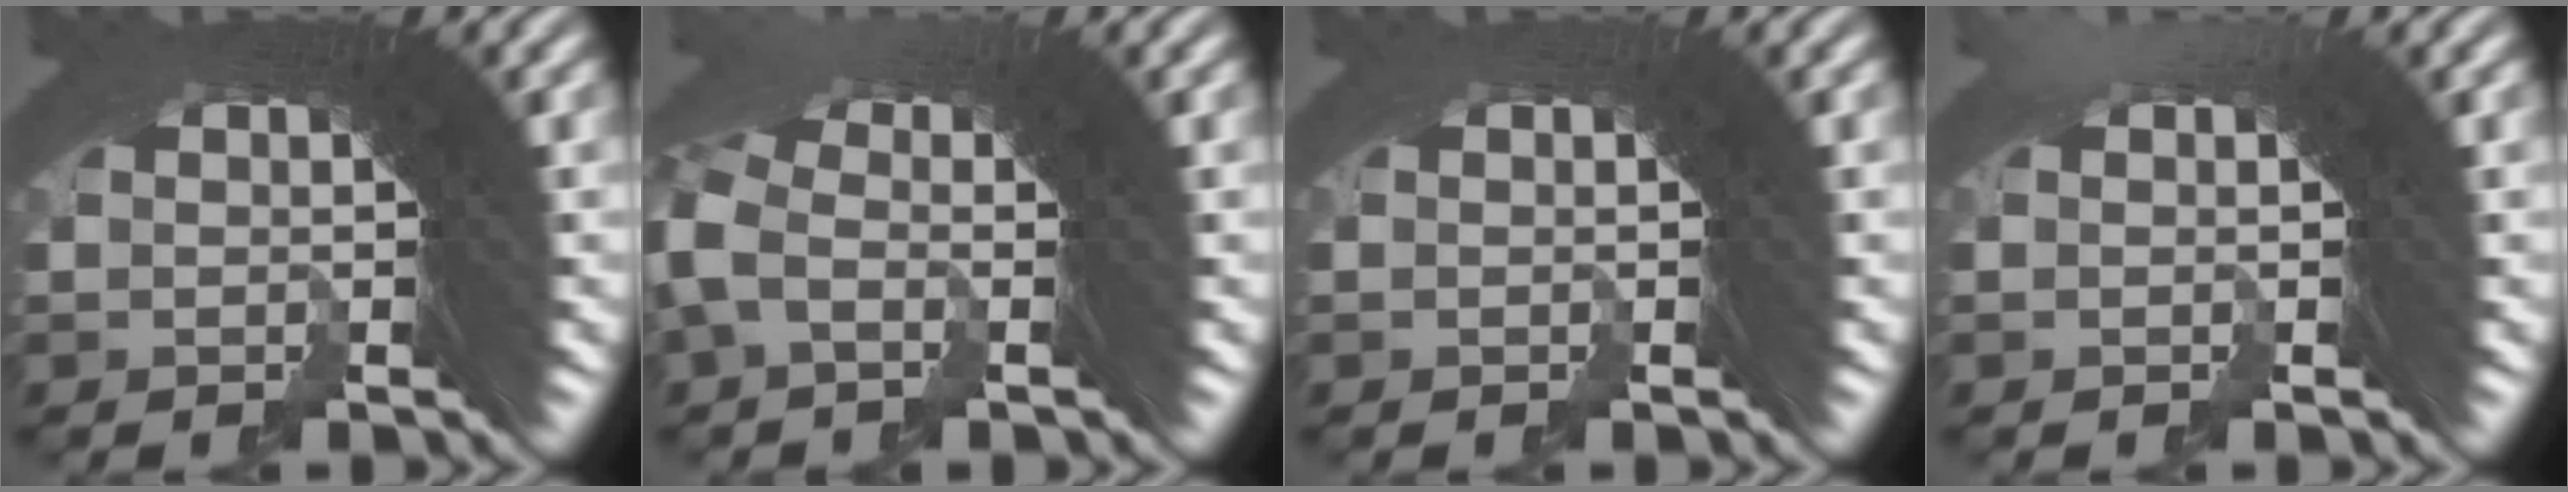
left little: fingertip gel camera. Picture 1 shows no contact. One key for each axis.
{"total": 2.1, "fx": -0.7, "fy": 1.4, "fz": 1.3, "tx": -0.034, "ty": 0.012, "tz": -0.024}
{"total": 0.7, "fx": -0.4, "fy": 0.6, "fz": 0.2, "tx": -0.013, "ty": -0.013, "tz": -0.003}
{"total": 0.0}